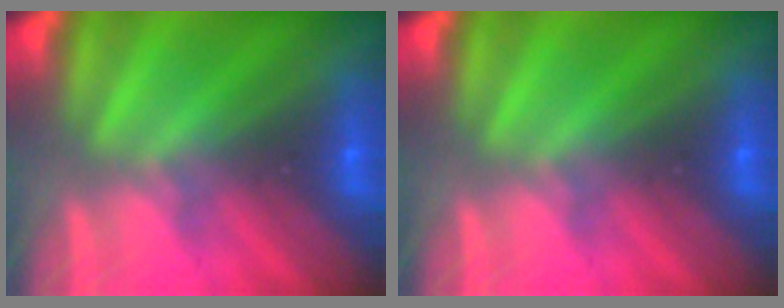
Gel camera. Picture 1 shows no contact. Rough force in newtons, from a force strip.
{"total": 0.0}